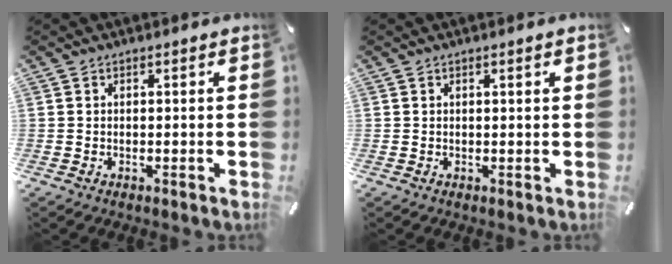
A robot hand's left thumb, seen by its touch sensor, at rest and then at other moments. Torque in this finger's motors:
{"motor_torque": [-0.30, -0.19, -0.08, -0.01, -0.01]}